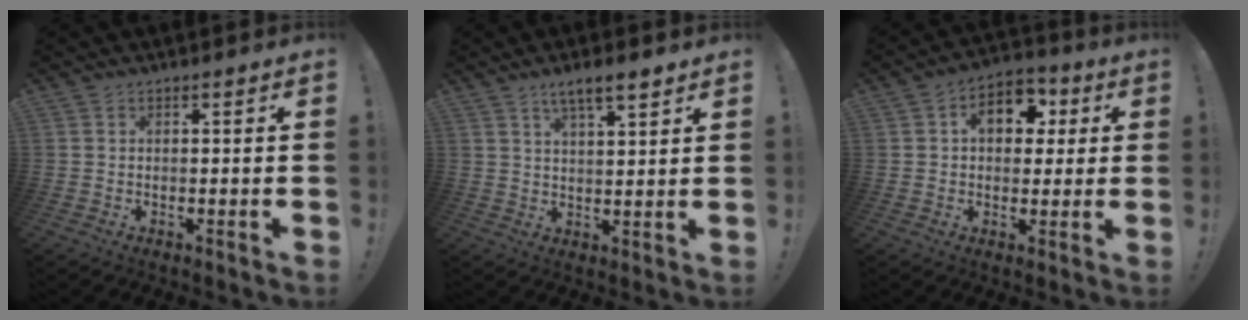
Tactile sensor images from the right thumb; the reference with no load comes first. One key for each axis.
{"total": 7.2, "fx": 5.0, "fy": 1.9, "fz": 4.8, "tx": -0.072, "ty": -0.023, "tz": 0.085}
{"total": 11.0, "fx": 2.7, "fy": 7.8, "fz": 7.2, "tx": -0.105, "ty": 0.008, "tz": 0.049}